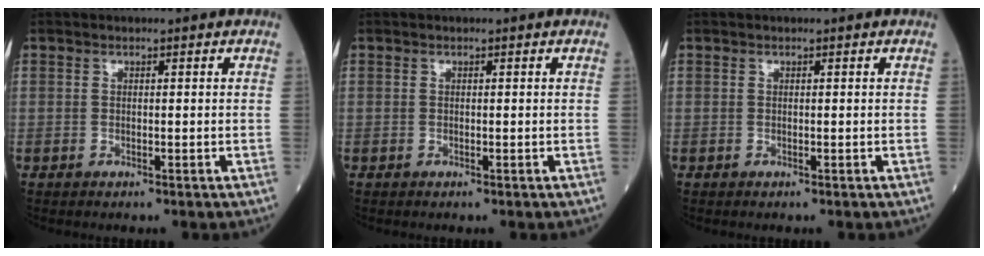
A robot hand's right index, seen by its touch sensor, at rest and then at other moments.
{"total": 0.0}
{"total": 0.0}